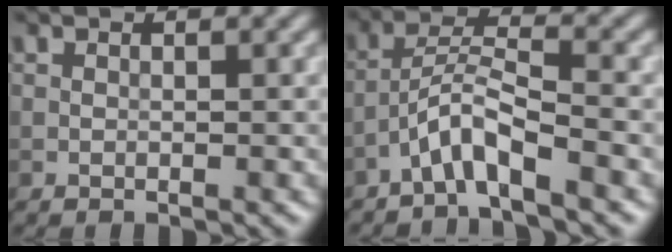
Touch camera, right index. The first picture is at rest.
{"total": 3.9, "force": [-2.7, 0.4, 2.8], "torque": [-0.056, 0.016, -0.057]}